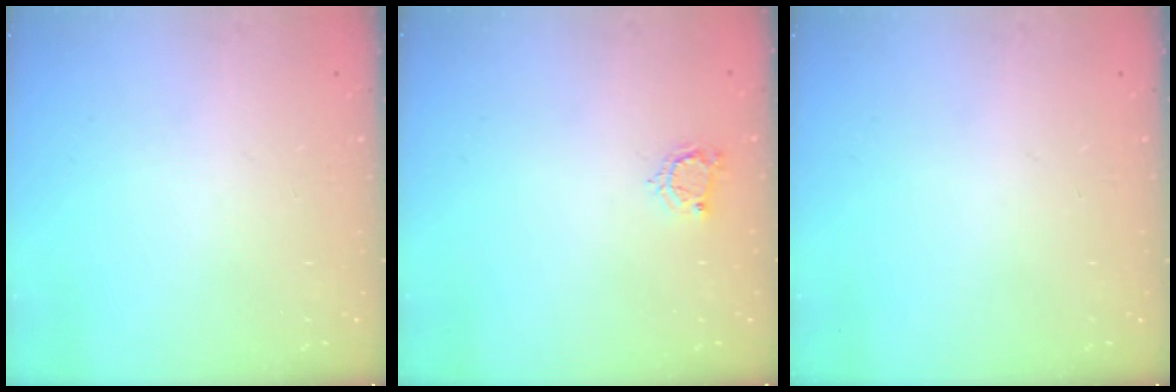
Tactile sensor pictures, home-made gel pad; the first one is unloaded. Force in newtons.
{"total": 4.2, "press": 4.2, "slide": 0.4}
{"total": 0.0}